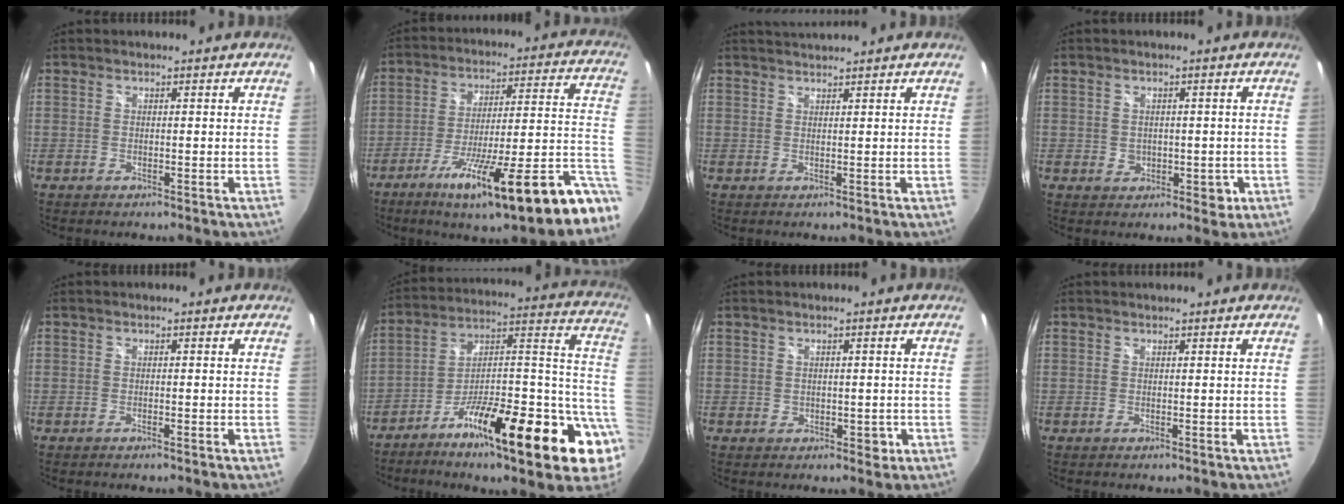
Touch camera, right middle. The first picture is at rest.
{"total": 24.6, "force": [-15.8, 2.7, 18.7], "torque": [-0.250, -0.039, -0.238]}
{"total": 2.1, "force": [2.0, -0.6, 0.2], "torque": [-0.004, 0.000, 0.035]}
{"total": 3.6, "force": [-0.4, 3.0, 1.8], "torque": [-0.023, -0.001, -0.003]}
{"total": 0.7, "force": [-0.5, -0.1, 0.5], "torque": [-0.006, 0.004, -0.009]}
{"total": 24.9, "force": [-8.9, 6.2, 22.4], "torque": [-0.270, 0.019, -0.141]}
{"total": 2.1, "force": [-0.4, 1.8, 1.1], "torque": [-0.009, -0.001, -0.004]}
{"total": 0.6, "force": [0.6, -0.2, 0.1], "torque": [-0.007, -0.002, 0.010]}